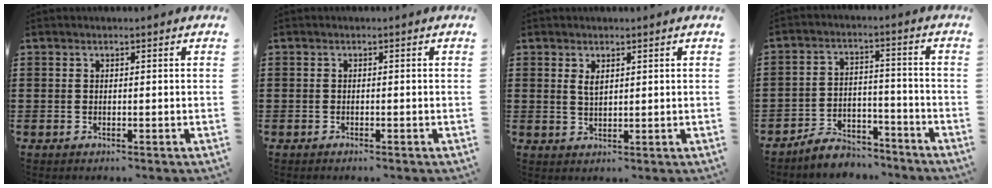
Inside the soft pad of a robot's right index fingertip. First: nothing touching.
{"total": 0.6, "force": [-0.6, -0.1, 0.1], "torque": [-0.005, -0.005, -0.011]}
{"total": 1.8, "force": [0.9, 0.8, 1.4], "torque": [-0.031, 0.003, 0.016]}
{"total": 5.2, "force": [-5.0, 1.2, 0.7], "torque": [-0.015, 0.011, -0.099]}